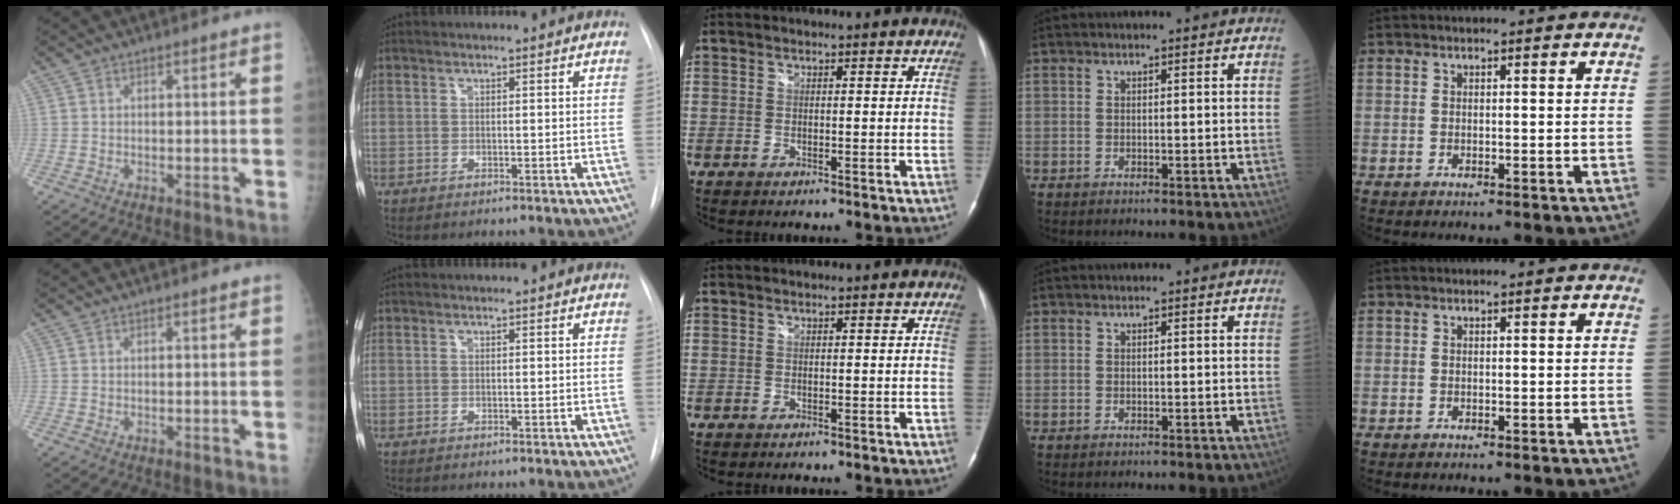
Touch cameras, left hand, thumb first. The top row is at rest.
{}